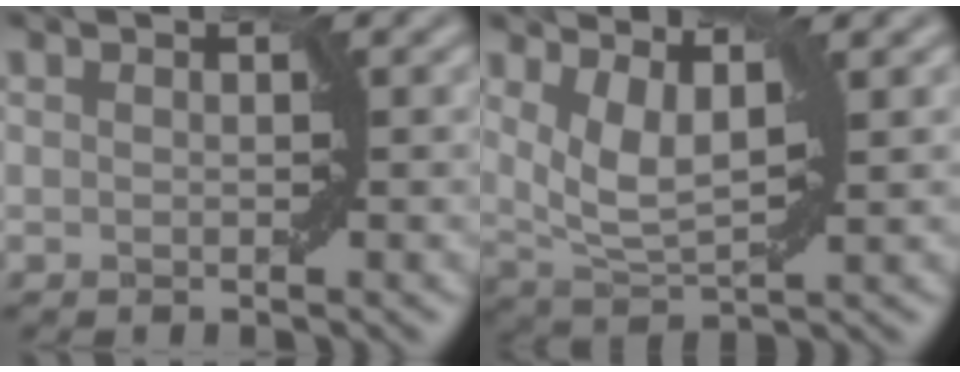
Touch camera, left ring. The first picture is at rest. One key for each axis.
{"total": 3.9, "fx": 2.2, "fy": 1.4, "fz": 3.0, "tx": -0.065, "ty": -0.006, "tz": 0.047}